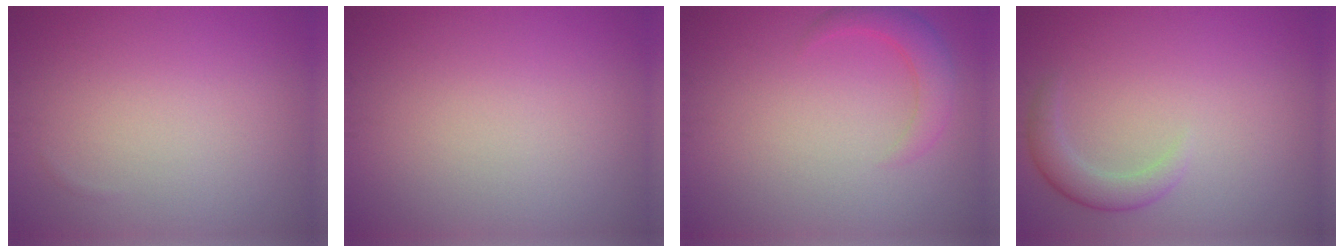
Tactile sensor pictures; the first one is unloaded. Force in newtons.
{"total": 0.0}
{"total": 2.7, "press": 2.6, "slide": 0.3}
{"total": 2.3, "press": 2.3, "slide": 0.3}